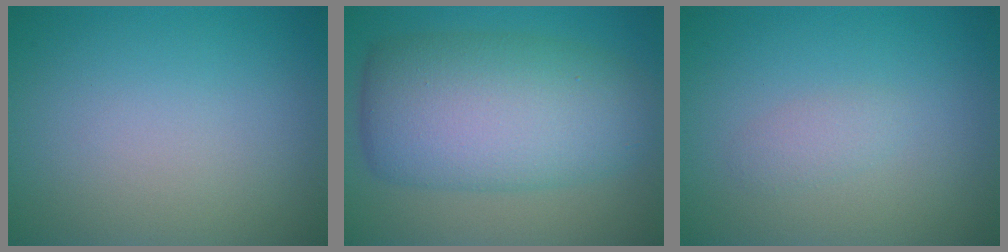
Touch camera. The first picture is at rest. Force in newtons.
{"total": 10.2, "press": 10.2, "slide": 0.0}
{"total": 1.2, "press": 1.2, "slide": 0.0}